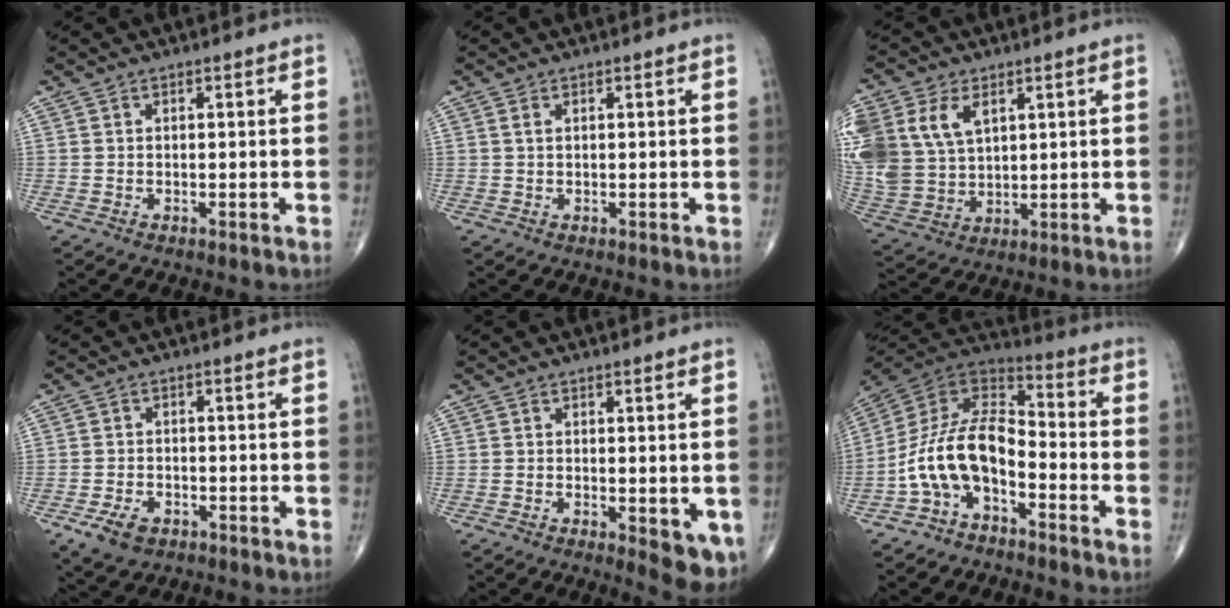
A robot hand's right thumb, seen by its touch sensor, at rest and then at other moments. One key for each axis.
{"total": 0.9, "fx": 0.4, "fy": 0.4, "fz": 0.7, "tx": -0.017, "ty": 0.007, "tz": 0.009}
{"total": 18.5, "fx": 6.6, "fy": 12.9, "fz": 11.5, "tx": -0.273, "ty": 0.006, "tz": 0.142}
{"total": 5.2, "fx": -2.7, "fy": 3.4, "fz": 2.9, "tx": -0.053, "ty": 0.007, "tz": -0.043}
{"total": 6.8, "fx": -1.8, "fy": 2.6, "fz": 6.0, "tx": -0.067, "ty": -0.014, "tz": -0.019}
{"total": 13.6, "fx": -5.6, "fy": 7.4, "fz": 10.0, "tx": -0.179, "ty": 0.076, "tz": -0.117}